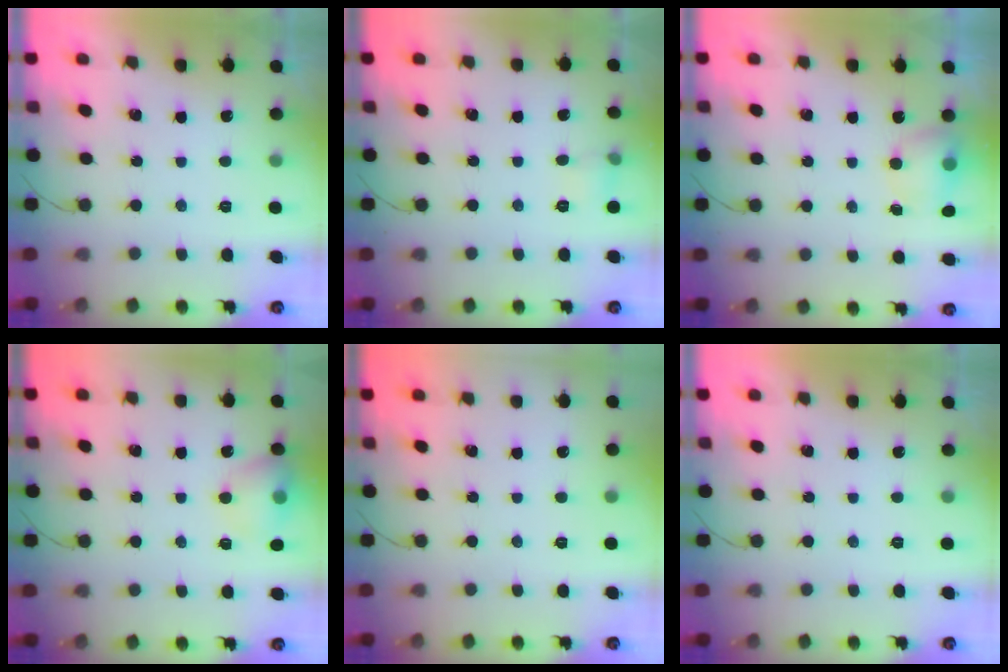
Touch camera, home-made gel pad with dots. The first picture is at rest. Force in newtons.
{"total": 4.5, "press": 4.3, "slide": 1.4}
{"total": 7.4, "press": 5.7, "slide": 4.7}
{"total": 10.3, "press": 10.2, "slide": 1.5}
{"total": 0.0}
{"total": 0.0}